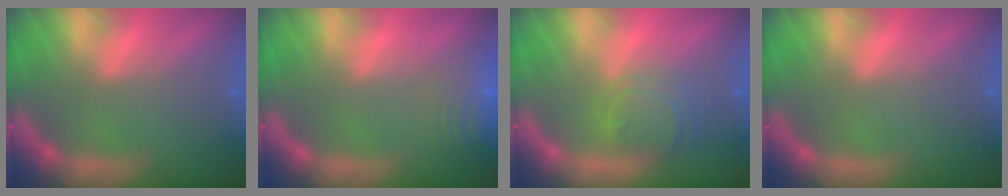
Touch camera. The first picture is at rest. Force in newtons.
{"total": 10.0}
{"total": 4.5}
{"total": 0.0}